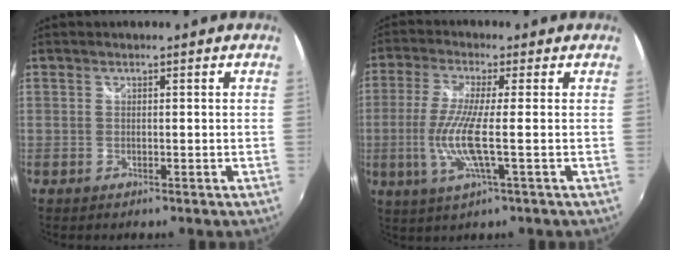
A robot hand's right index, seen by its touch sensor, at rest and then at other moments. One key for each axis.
{"total": 9.0, "fx": -1.5, "fy": 0.3, "fz": 8.9, "tx": -0.189, "ty": -0.011, "tz": -0.029}